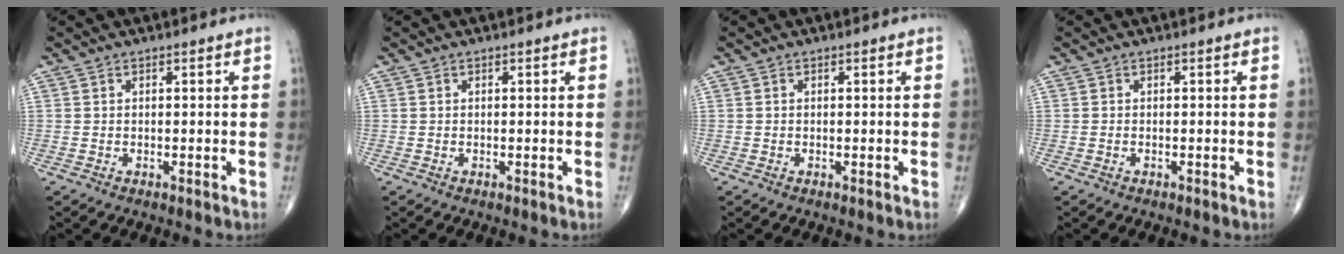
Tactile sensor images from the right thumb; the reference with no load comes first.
{"total": 0.0}
{"total": 0.0}
{"total": 0.0}